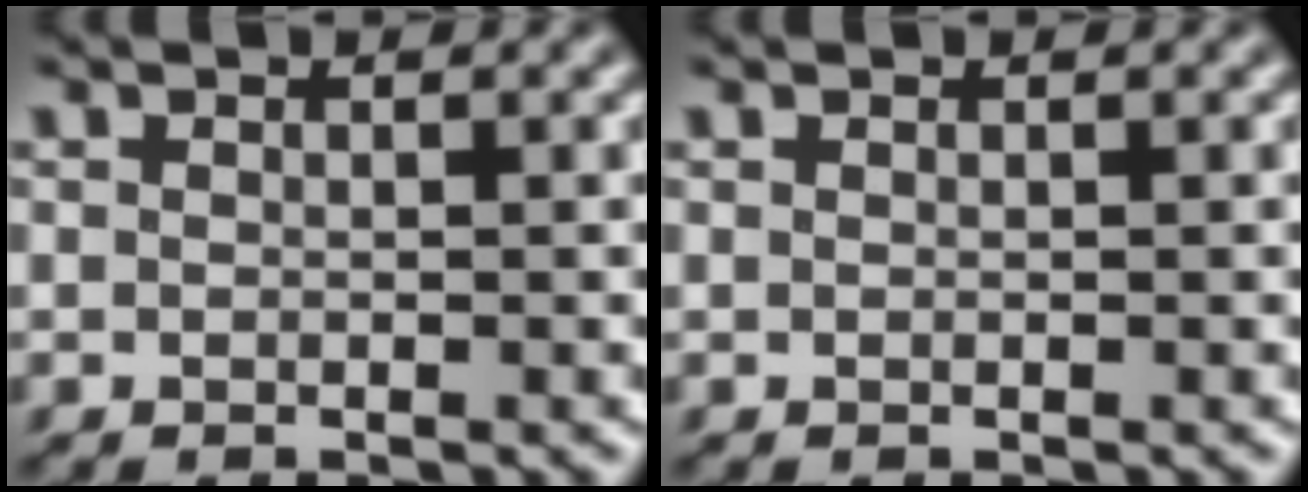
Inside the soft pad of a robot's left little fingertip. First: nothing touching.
{"total": 0.0}